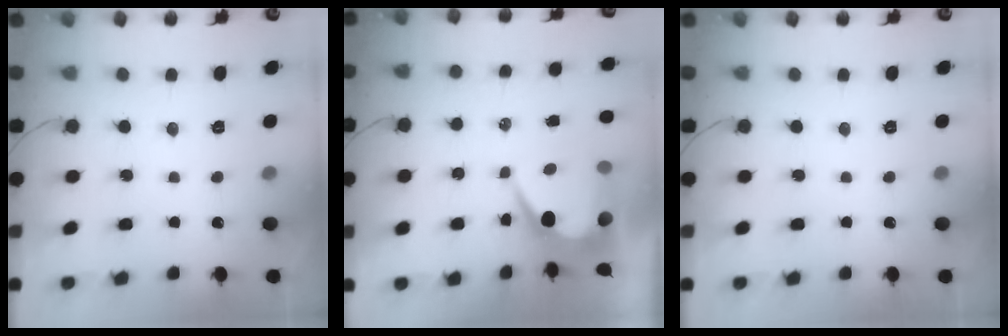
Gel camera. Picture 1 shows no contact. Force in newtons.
{"total": 10.6, "press": 10.5, "slide": 0.9}
{"total": 0.0}